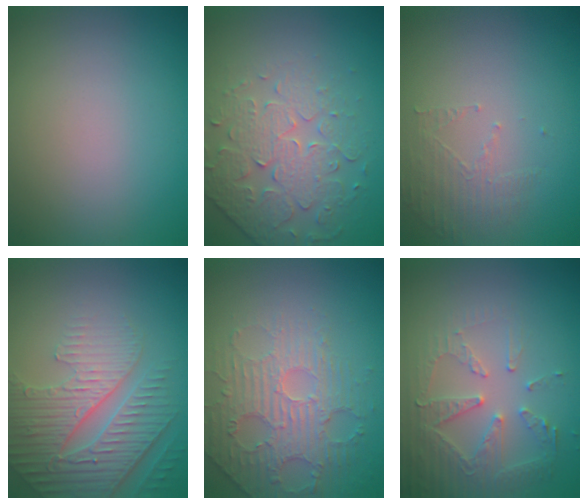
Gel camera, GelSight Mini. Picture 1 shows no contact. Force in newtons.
{"total": 4.3, "press": 4.0, "slide": 1.8}
{"total": 1.6, "press": 0.7, "slide": 1.4}
{"total": 5.5, "press": 4.8, "slide": 2.7}
{"total": 4.6, "press": 3.6, "slide": 3.0}
{"total": 4.5, "press": 3.5, "slide": 2.9}